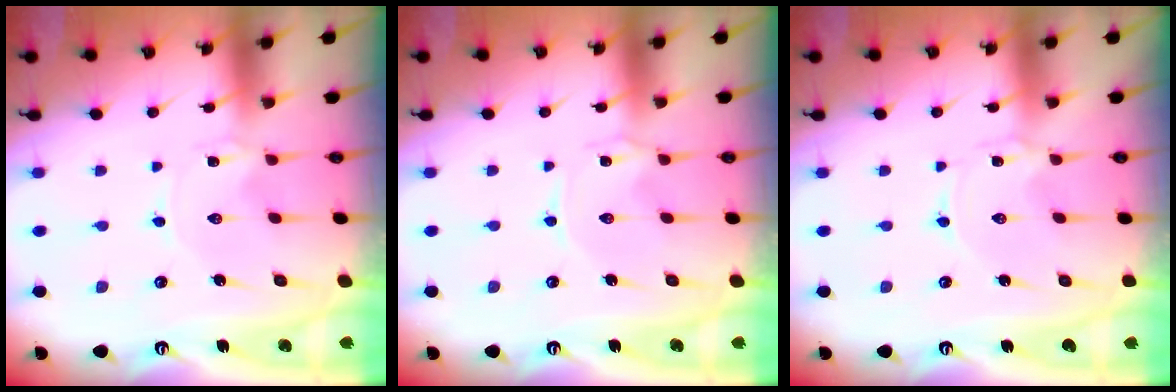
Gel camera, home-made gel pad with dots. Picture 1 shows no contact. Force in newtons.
{"total": 0.0}
{"total": 0.0}